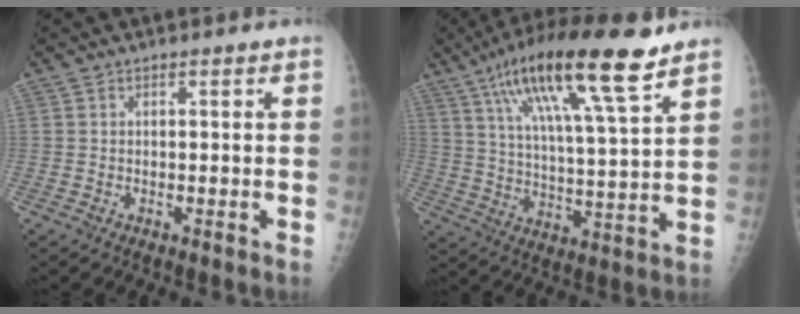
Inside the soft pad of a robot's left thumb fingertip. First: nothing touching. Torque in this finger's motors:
{"motor_torque": [0.44, 0.46, 1.65, -1.12, 0.42]}